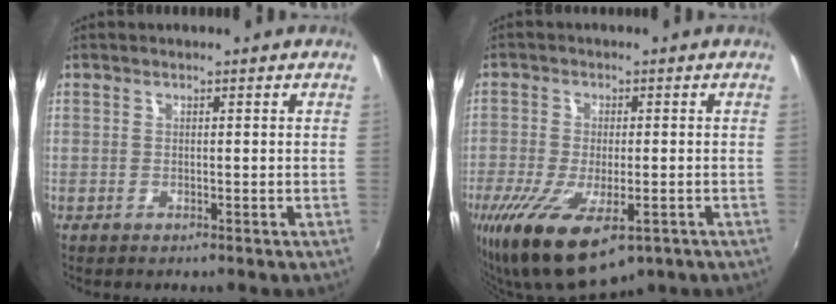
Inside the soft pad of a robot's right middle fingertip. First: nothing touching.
{"total": 14.5, "force": [-7.6, 5.8, 11.0], "torque": [-0.233, -0.059, -0.120]}